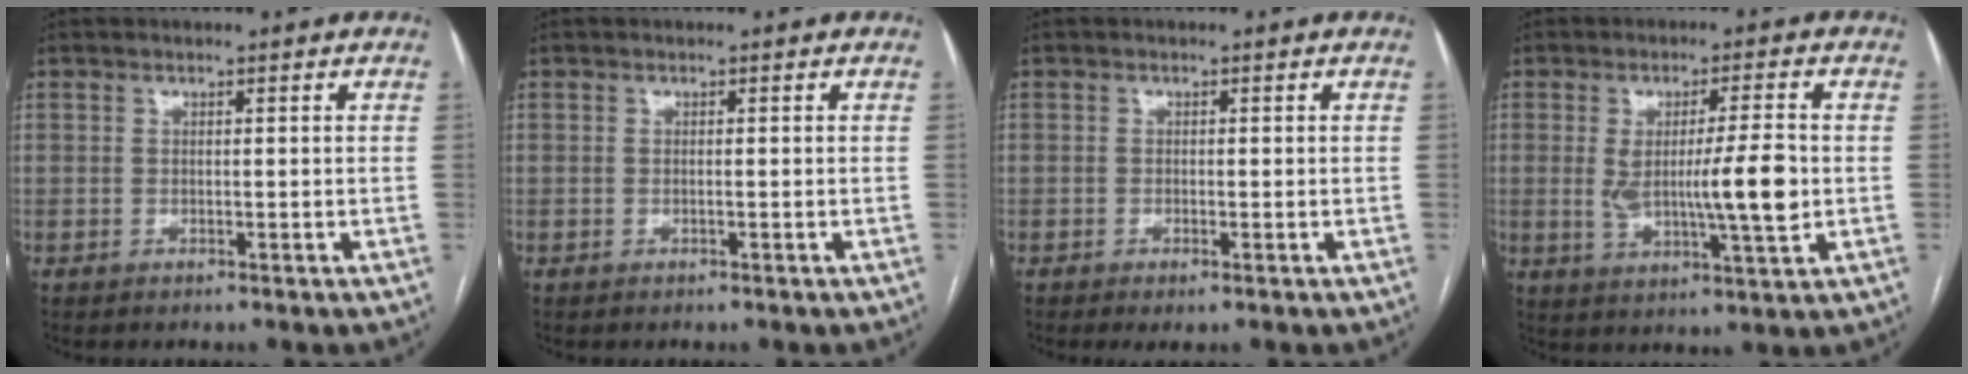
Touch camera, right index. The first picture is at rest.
{"total": 0.0}
{"total": 1.5, "force": [-0.8, 0.2, 1.2], "torque": [-0.020, -0.003, -0.010]}
{"total": 10.0, "force": [-0.2, 1.0, 9.9], "torque": [-0.170, -0.006, 0.000]}